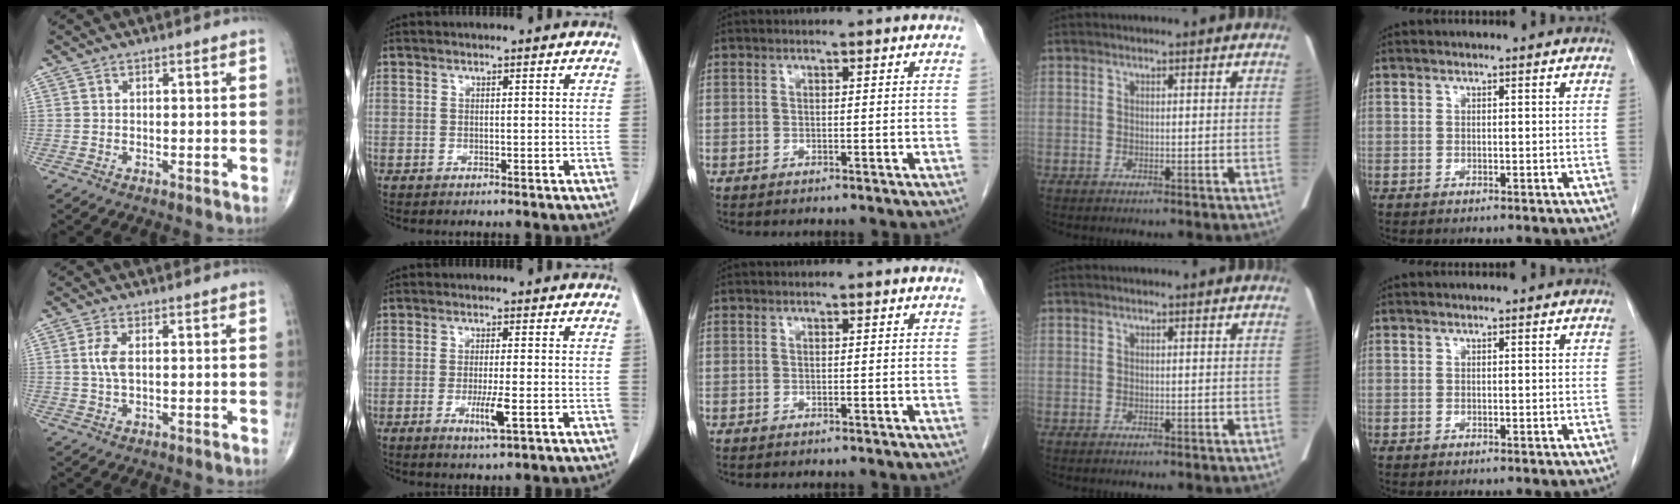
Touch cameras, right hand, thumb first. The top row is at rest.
{"thumb": {"total": 3.9, "force": [0.6, 1.7, 3.5], "torque": [-0.082, 0.001, 0.013]}, "index": {"total": 4.2, "force": [-1.3, 0.2, 4.0], "torque": [-0.074, -0.008, -0.019]}}